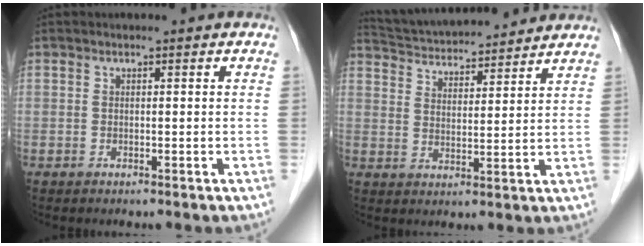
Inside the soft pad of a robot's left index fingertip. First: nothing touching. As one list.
[{"total": 15.9, "force": [14.8, 2.3, 5.1], "torque": [-0.089, 0.032, 0.232]}]